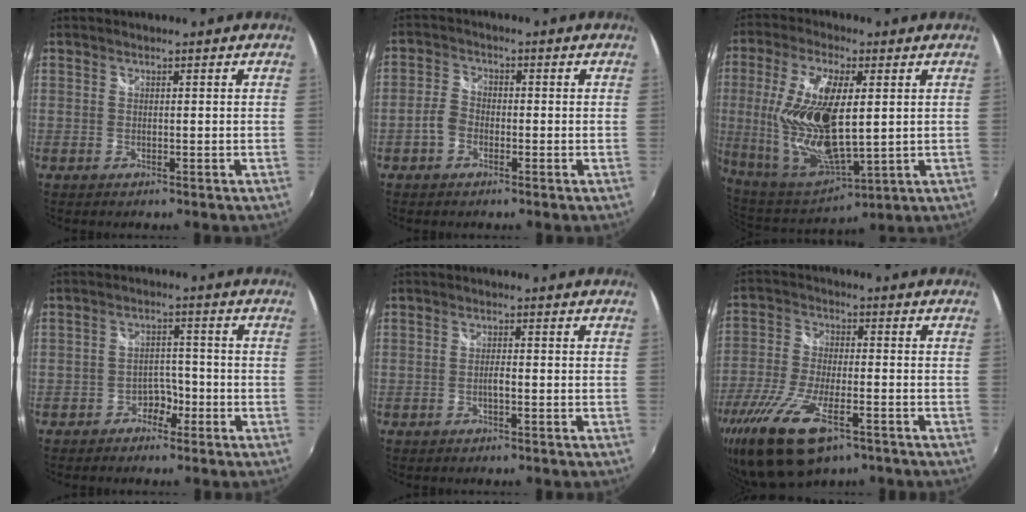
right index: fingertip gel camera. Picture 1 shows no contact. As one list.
[{"total": 3.7, "force": [-1.7, 2.6, 2.0], "torque": [-0.041, 0.012, -0.033]}, {"total": 20.1, "force": [1.6, 7.8, 18.4], "torque": [-0.371, -0.014, 0.044]}, {"total": 4.1, "force": [-2.7, 2.8, 1.2], "torque": [-0.024, 0.009, -0.042]}, {"total": 1.3, "force": [-0.7, 0.2, 1.2], "torque": [-0.024, 0.001, -0.012]}, {"total": 16.2, "force": [-9.8, 6.1, 11.3], "torque": [-0.245, -0.048, -0.181]}]